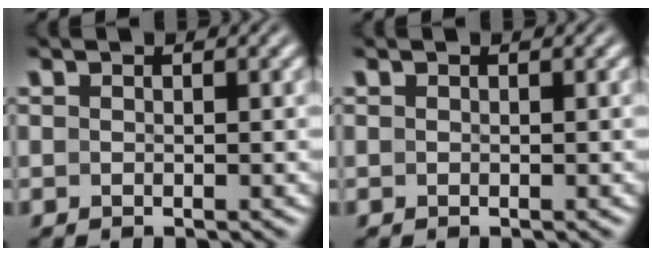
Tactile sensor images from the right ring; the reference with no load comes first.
{"total": 0.0}